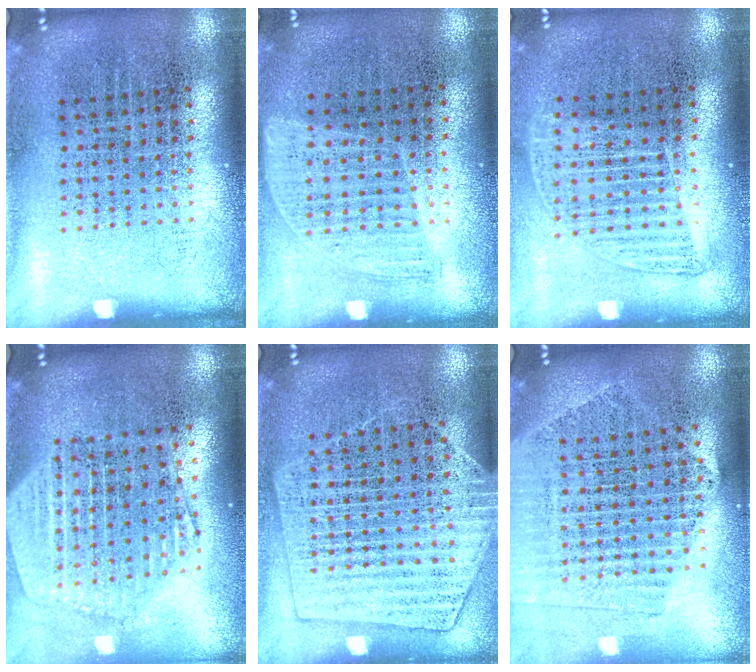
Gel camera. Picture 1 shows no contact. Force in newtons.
{"total": 0.9, "press": 0.8, "slide": 0.4}
{"total": 1.3, "press": 1.1, "slide": 0.6}
{"total": 2.3, "press": 2.0, "slide": 1.1}
{"total": 1.4, "press": 1.4, "slide": 0.3}
{"total": 2.1, "press": 1.9, "slide": 0.9}